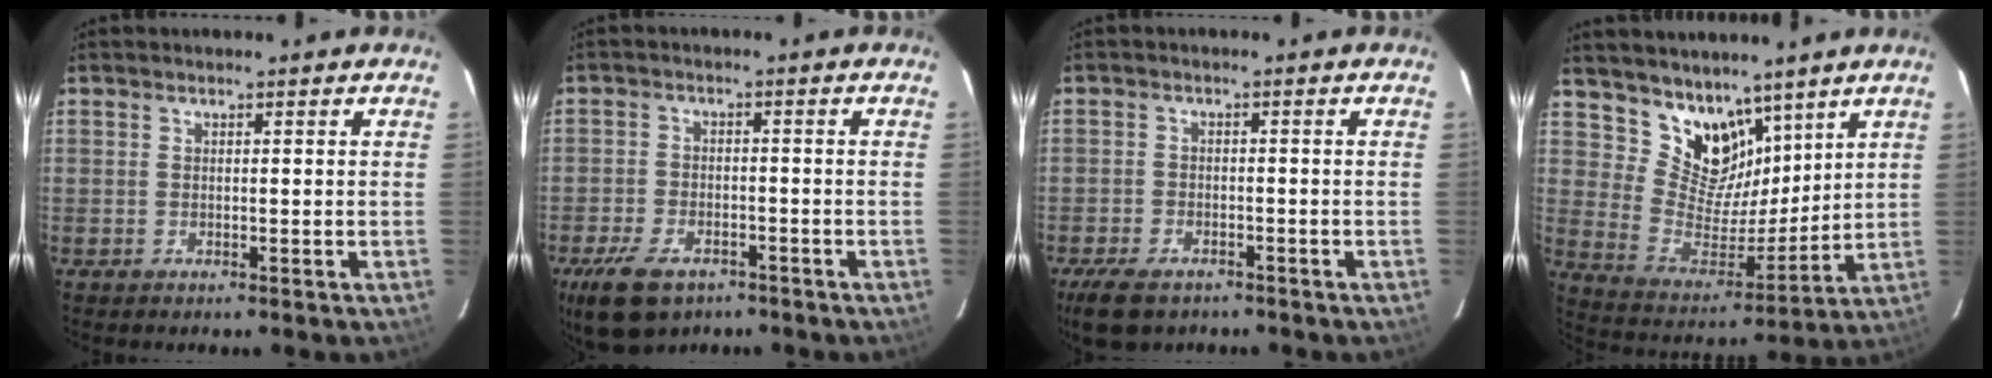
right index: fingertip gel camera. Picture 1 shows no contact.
{"total": 10.7, "force": [-6.9, 5.7, 5.8], "torque": [-0.144, -0.016, -0.120]}
{"total": 7.6, "force": [-5.5, 3.8, 3.7], "torque": [-0.097, -0.012, -0.094]}
{"total": 12.5, "force": [8.8, 7.5, 4.6], "torque": [-0.084, -0.006, 0.175]}